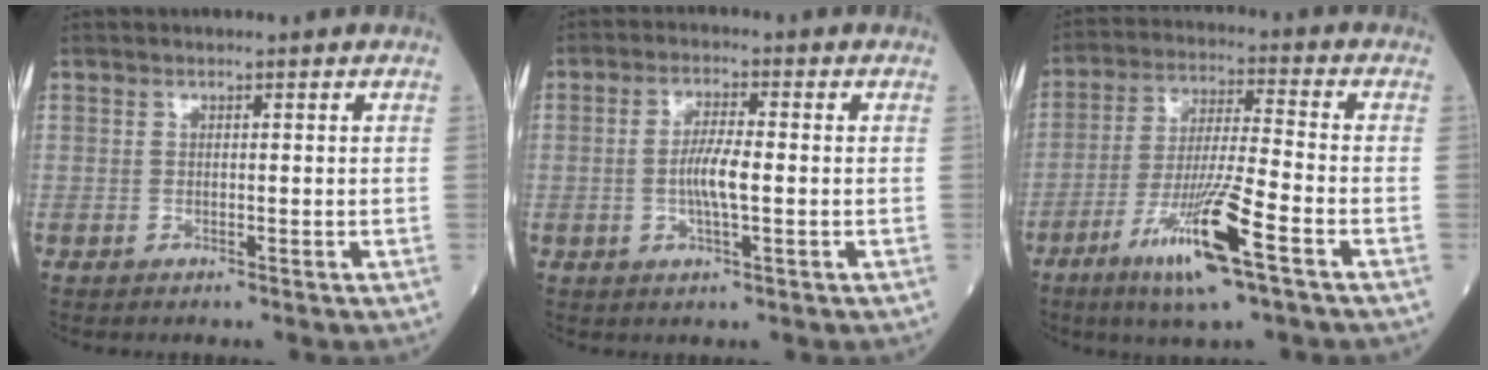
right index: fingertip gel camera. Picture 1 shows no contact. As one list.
[{"total": 5.0, "force": [-0.6, 0.8, 4.9], "torque": [-0.101, 0.000, -0.012]}, {"total": 12.9, "force": [-6.5, 0.3, 11.1], "torque": [-0.215, -0.023, -0.119]}]